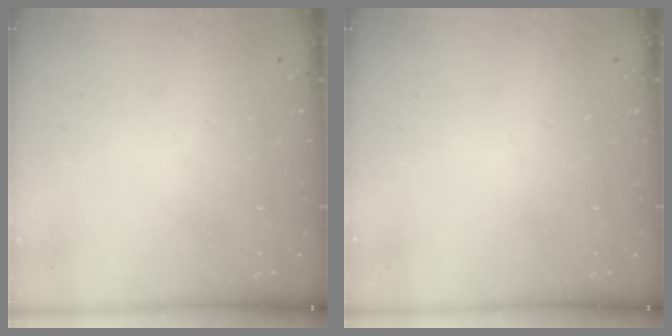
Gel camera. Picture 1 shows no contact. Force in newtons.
{"total": 0.0}